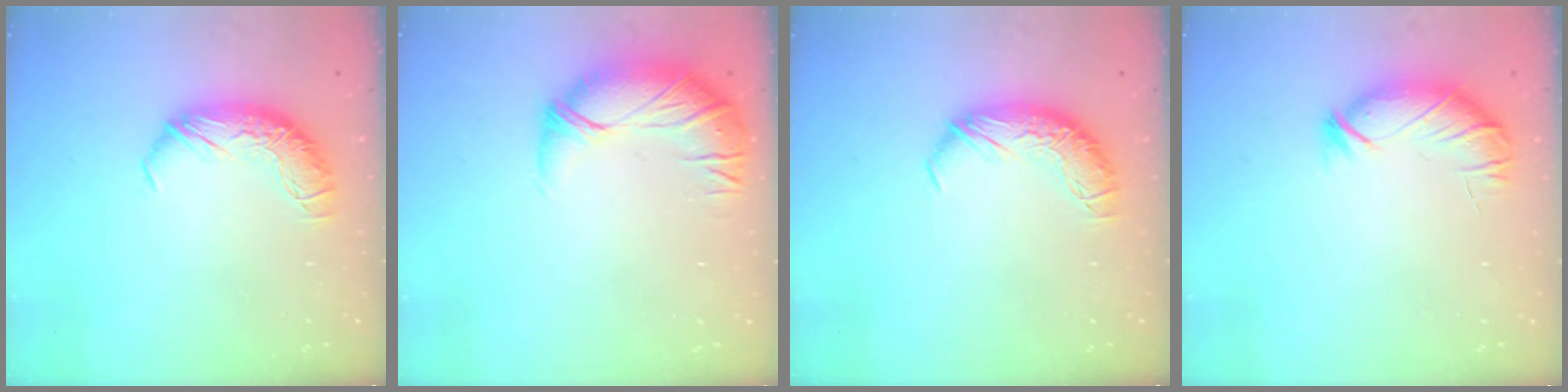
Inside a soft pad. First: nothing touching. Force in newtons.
{"total": 2.9, "press": 0.7, "slide": 2.8}
{"total": 0.0}
{"total": 3.6, "press": 3.5, "slide": 0.8}